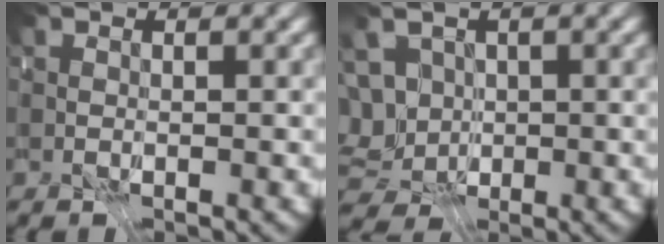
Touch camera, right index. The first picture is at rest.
{"total": 6.5, "force": [-0.3, 5.3, 3.7], "torque": [-0.067, 0.009, -0.030]}